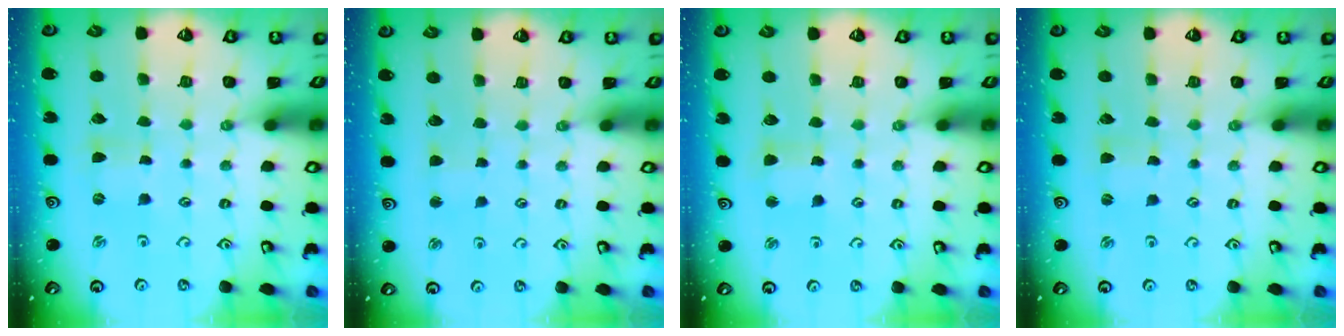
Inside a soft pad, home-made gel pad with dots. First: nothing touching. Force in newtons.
{"total": 1.6, "press": 1.5, "slide": 0.2}
{"total": 2.7, "press": 2.7, "slide": 0.2}
{"total": 1.0, "press": 1.0, "slide": 0.1}